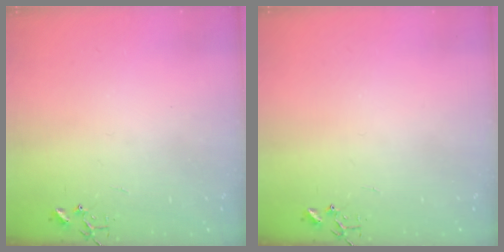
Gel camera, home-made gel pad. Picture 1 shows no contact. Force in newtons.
{"total": 0.0}